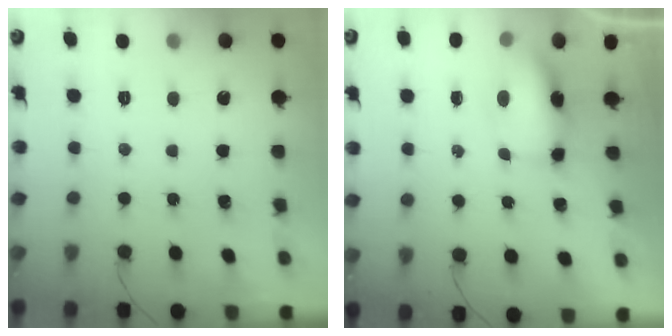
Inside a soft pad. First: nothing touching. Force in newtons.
{"total": 13.1, "press": 8.8, "slide": 9.7}